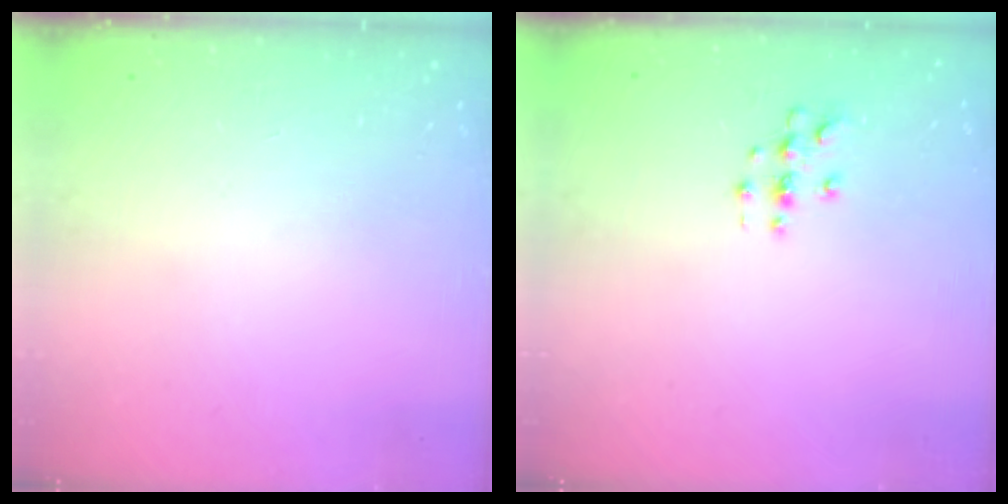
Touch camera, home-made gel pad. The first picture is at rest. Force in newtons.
{"total": 2.8, "press": 2.8, "slide": 0.2}